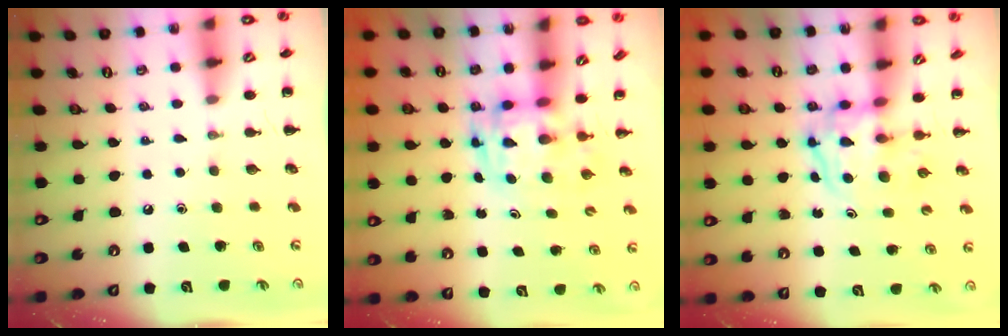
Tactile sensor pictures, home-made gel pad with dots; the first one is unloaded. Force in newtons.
{"total": 2.9, "press": 2.9, "slide": 0.6}
{"total": 3.6, "press": 3.5, "slide": 0.5}